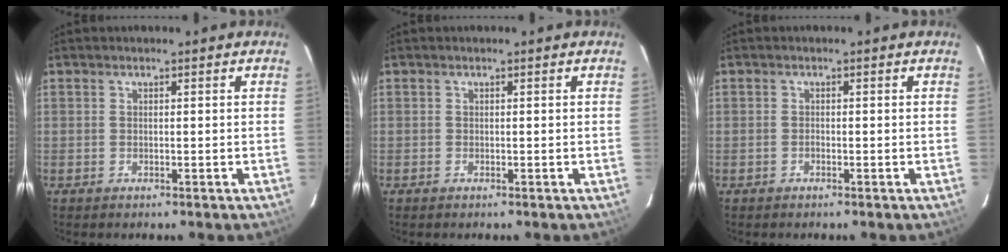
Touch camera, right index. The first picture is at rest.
{"total": 0.0}
{"total": 0.6, "force": [-0.4, 0.3, 0.3], "torque": [-0.005, 0.002, -0.008]}